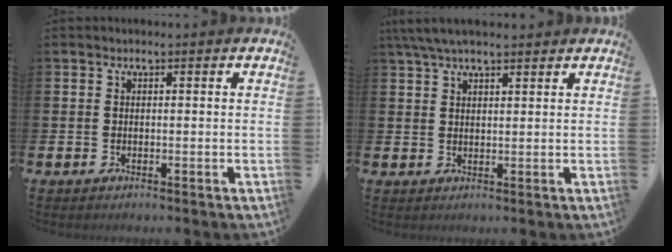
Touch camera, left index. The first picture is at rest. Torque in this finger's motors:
{"motor_torque": [1.11, -1.03, 0.63, 0.21]}